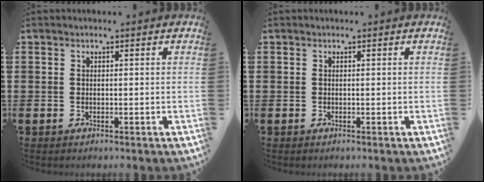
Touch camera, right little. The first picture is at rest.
{"total": 0.0}